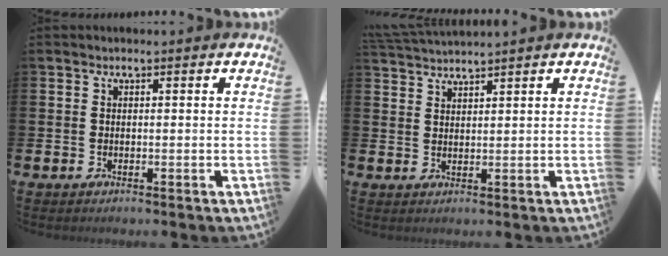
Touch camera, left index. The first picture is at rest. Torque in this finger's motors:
{"motor_torque": [0.43, -0.61, -0.01, 0.01]}